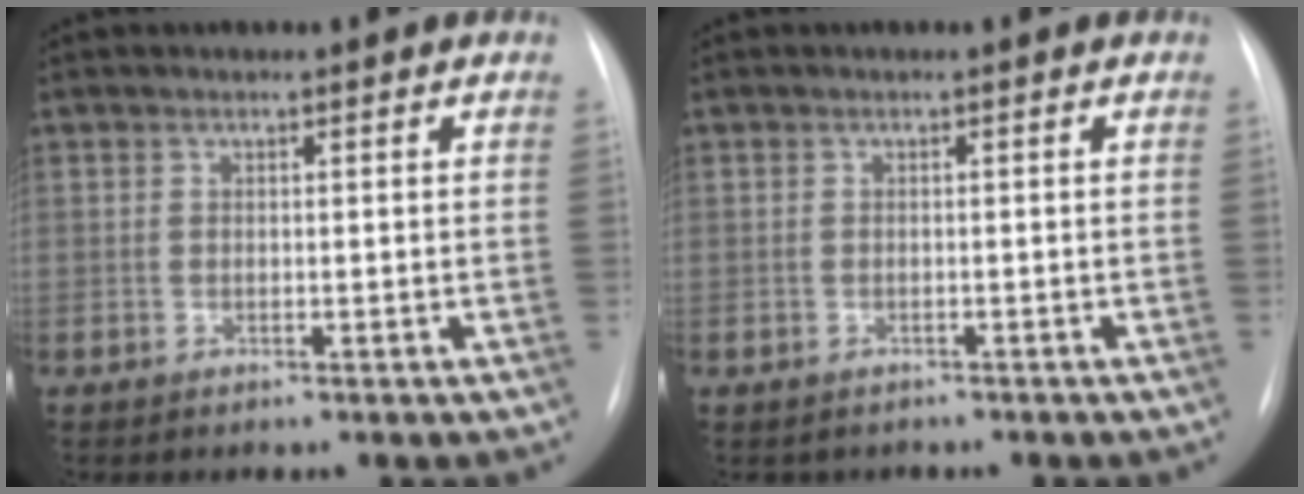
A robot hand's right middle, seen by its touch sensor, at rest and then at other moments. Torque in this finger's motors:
{"motor_torque": [-0.03, 0.04, -0.01, 0.00]}